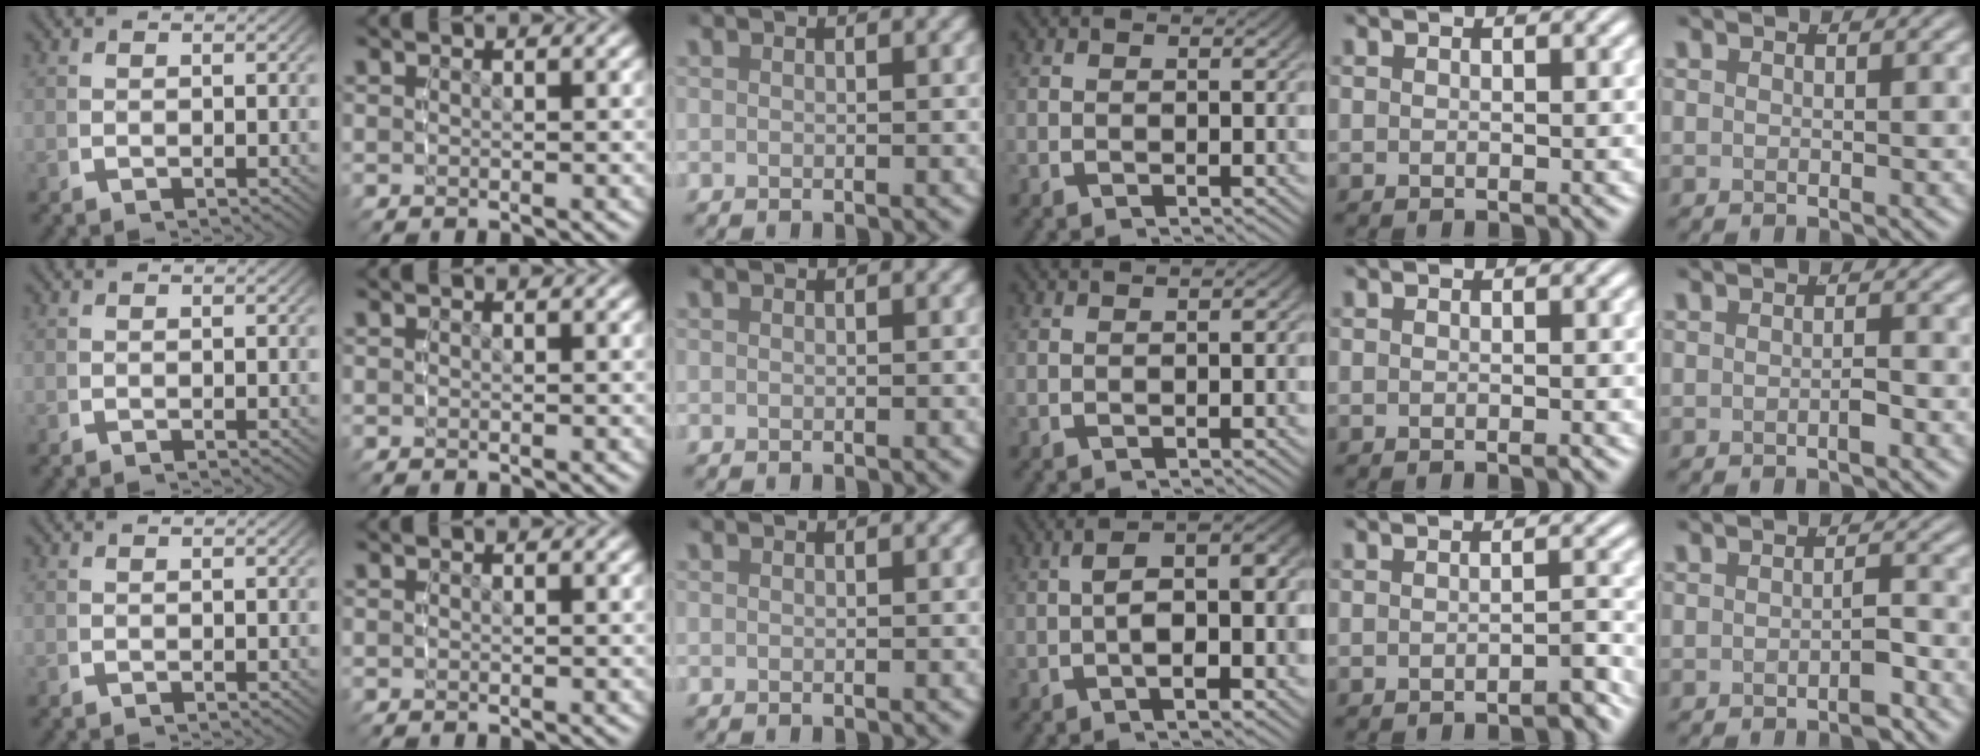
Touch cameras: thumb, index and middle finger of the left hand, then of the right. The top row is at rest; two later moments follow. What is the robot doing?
{"motion": "lift_and_place", "object": "sponge"}